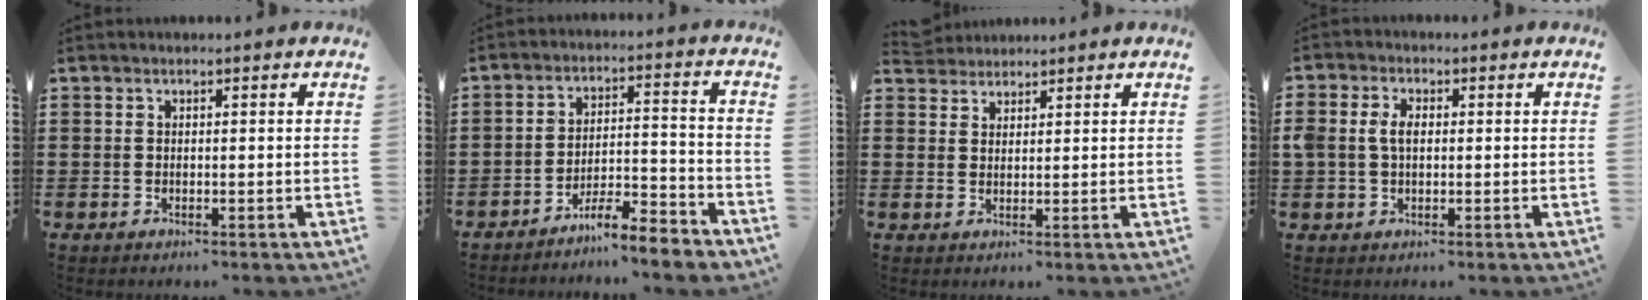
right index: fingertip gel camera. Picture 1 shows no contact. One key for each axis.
{"total": 6.2, "fx": -5.9, "fy": 0.0, "fz": 2.0, "tx": -0.040, "ty": 0.000, "tz": -0.115}
{"total": 2.7, "fx": 2.6, "fy": 0.7, "fz": -0.3, "tx": -0.003, "ty": 0.002, "tz": 0.052}
{"total": 3.3, "fx": 0.3, "fy": 2.2, "fz": 2.5, "tx": -0.061, "ty": 0.009, "tz": 0.002}